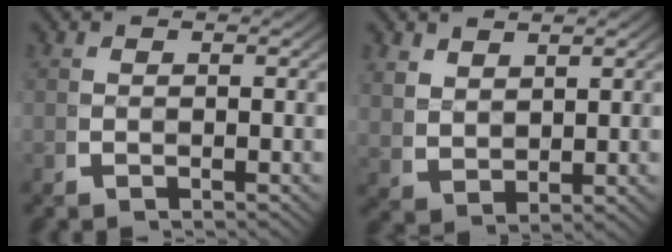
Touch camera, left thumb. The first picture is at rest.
{"total": 2.7, "force": [1.5, 1.9, 1.3], "torque": [-0.030, -0.009, 0.040]}